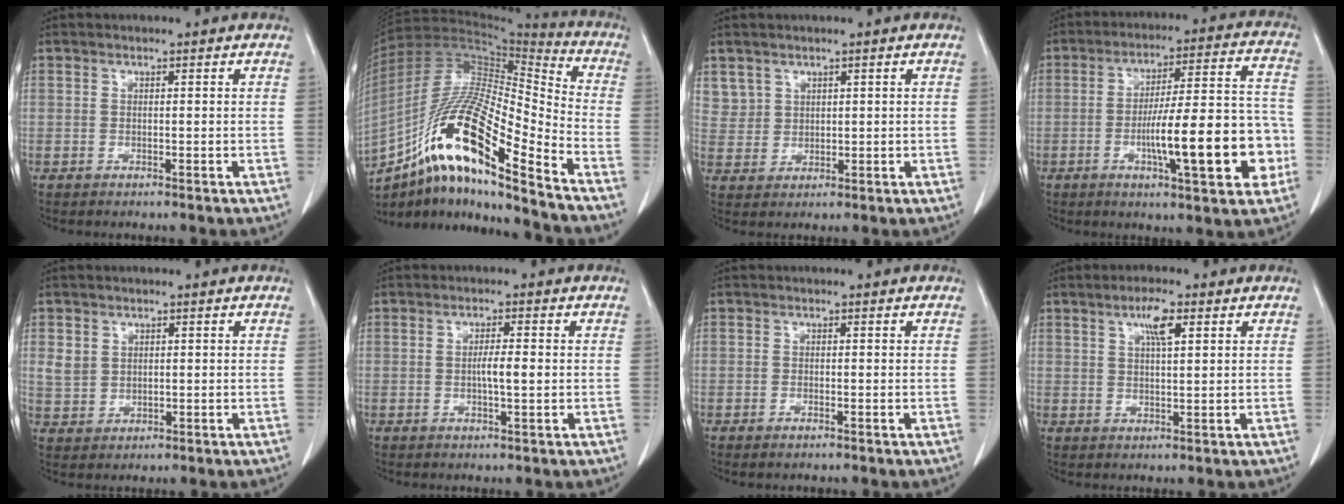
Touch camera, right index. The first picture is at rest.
{"total": 20.3, "force": [-12.4, 2.2, 16.0], "torque": [-0.322, -0.006, -0.223]}
{"total": 4.1, "force": [2.5, 3.2, 0.0], "torque": [0.013, 0.003, 0.053]}
{"total": 17.0, "force": [-4.7, 3.0, 16.1], "torque": [-0.234, 0.023, -0.064]}
{"total": 3.5, "force": [1.2, 3.0, 1.3], "torque": [-0.025, 0.007, 0.032]}
{"total": 2.9, "force": [-0.2, 0.3, 2.9], "torque": [-0.053, 0.000, -0.002]}
{"total": 1.0, "force": [-0.7, 0.2, 0.6], "torque": [-0.014, -0.001, -0.008]}
{"total": 4.1, "force": [1.9, 0.7, 3.6], "torque": [-0.067, 0.002, 0.035]}